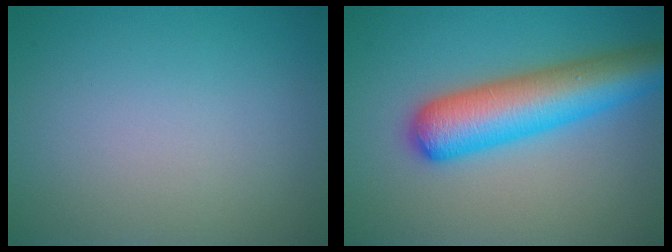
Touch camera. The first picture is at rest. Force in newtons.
{"total": 8.2, "press": 8.1, "slide": 0.3}